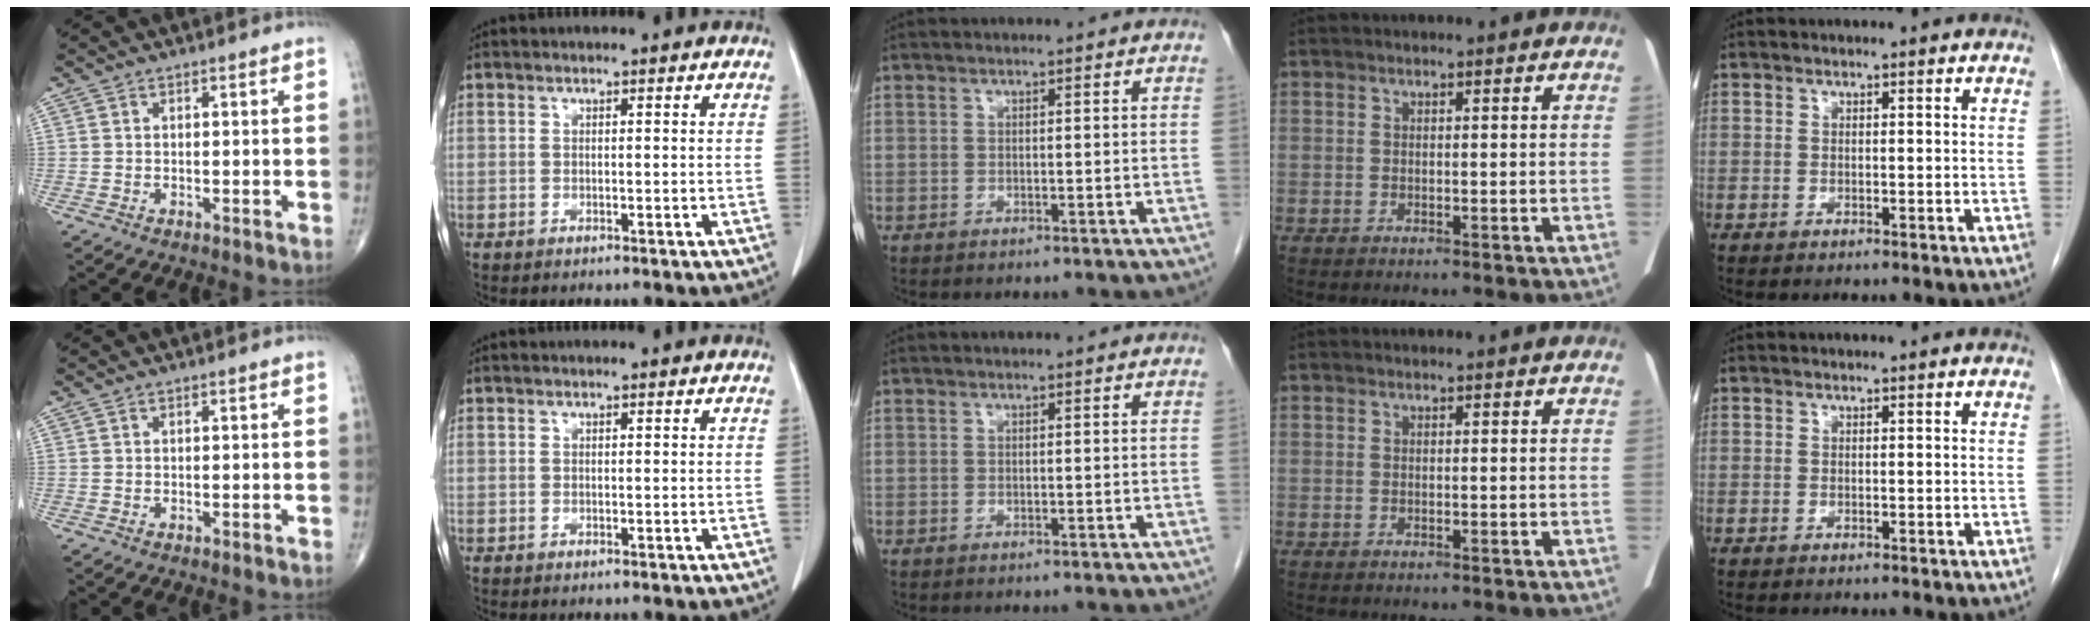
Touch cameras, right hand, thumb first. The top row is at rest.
{}